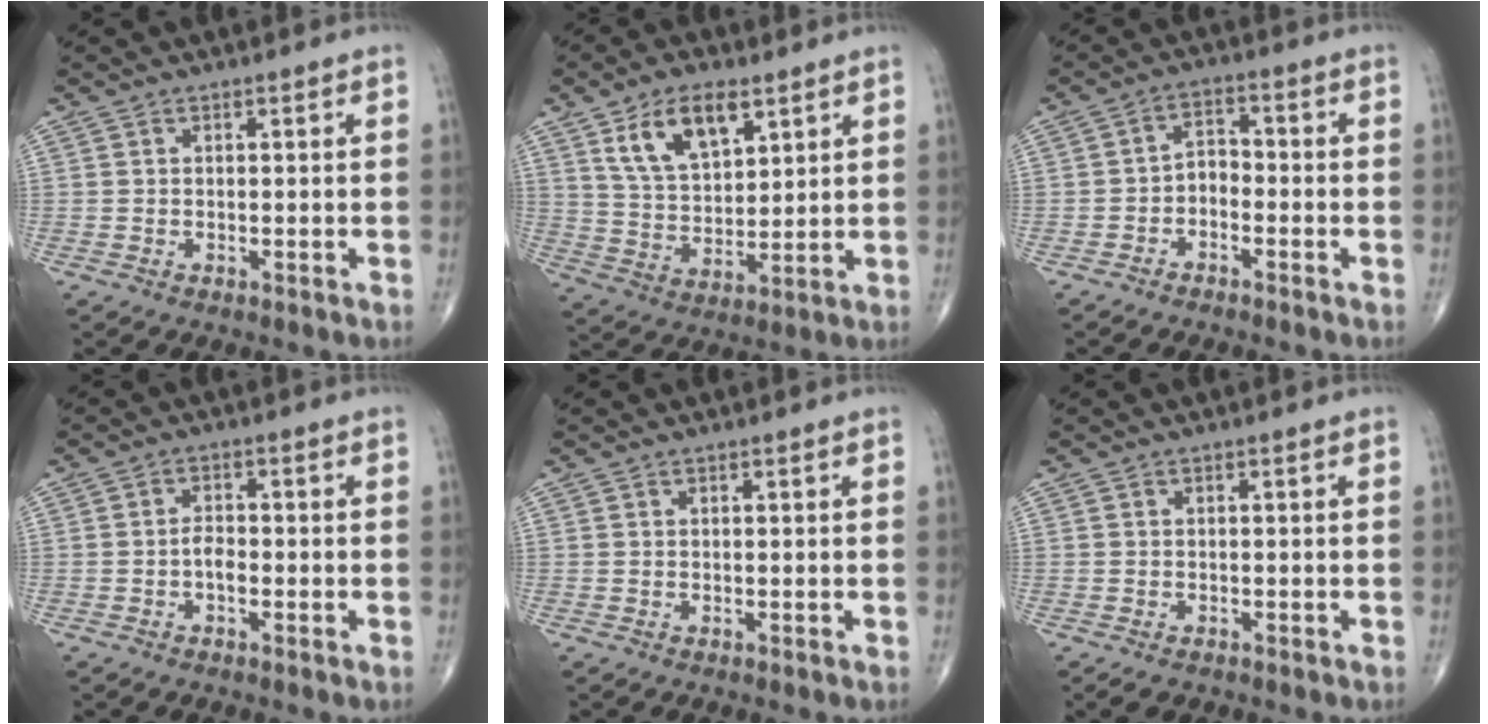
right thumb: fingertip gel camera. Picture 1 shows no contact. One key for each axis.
{"total": 12.1, "fx": 6.3, "fy": 6.2, "fz": 8.2, "tx": -0.129, "ty": -0.027, "tz": 0.125}
{"total": 3.8, "fx": -2.0, "fy": 2.4, "fz": 2.2, "tx": -0.025, "ty": 0.032, "tz": -0.043}
{"total": 2.5, "fx": -0.9, "fy": 1.3, "fz": 2.0, "tx": -0.027, "ty": 0.009, "tz": -0.021}
{"total": 0.0}
{"total": 1.9, "fx": -1.3, "fy": 1.1, "fz": 1.0, "tx": -0.014, "ty": -0.001, "tz": -0.017}